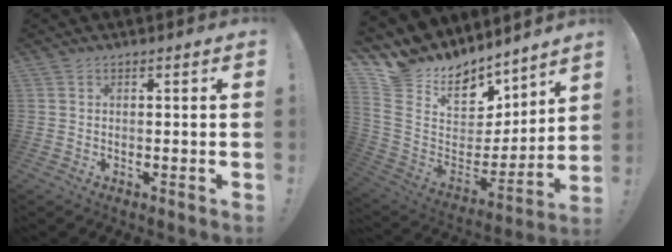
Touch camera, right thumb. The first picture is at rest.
{"total": 13.4, "force": [10.5, 7.9, 2.8], "torque": [-0.050, -0.101, 0.214]}